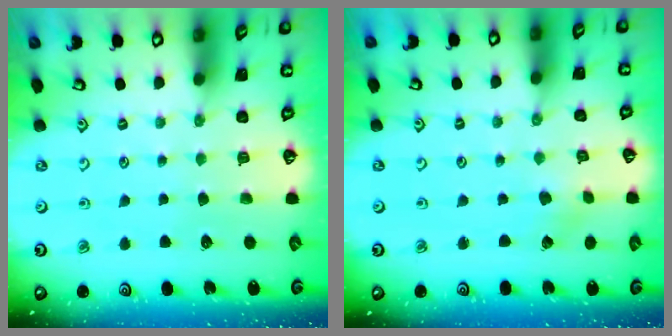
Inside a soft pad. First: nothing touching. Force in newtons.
{"total": 0.5, "press": 0.5, "slide": 0.0}